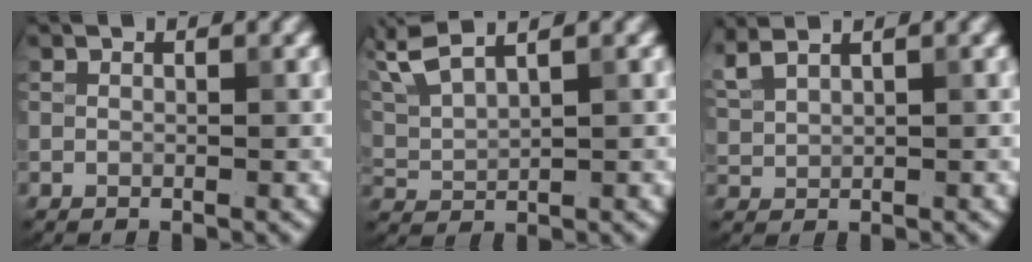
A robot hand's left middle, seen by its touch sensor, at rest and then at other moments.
{"total": 4.8, "force": [3.9, 1.0, 2.5], "torque": [-0.067, 0.019, 0.077]}
{"total": 3.1, "force": [2.5, 0.8, 1.7], "torque": [-0.050, 0.017, 0.050]}